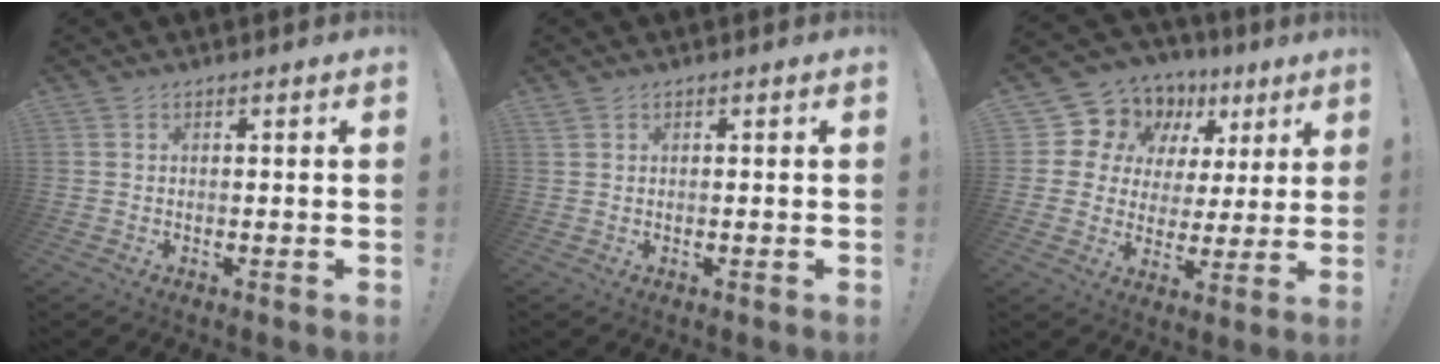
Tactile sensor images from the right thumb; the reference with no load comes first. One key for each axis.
{"total": 0.6, "fx": 0.3, "fy": 0.4, "fz": 0.3, "tx": -0.015, "ty": 0.006, "tz": 0.006}
{"total": 11.7, "fx": 6.9, "fy": 8.8, "fz": 3.6, "tx": -0.069, "ty": -0.050, "tz": 0.141}